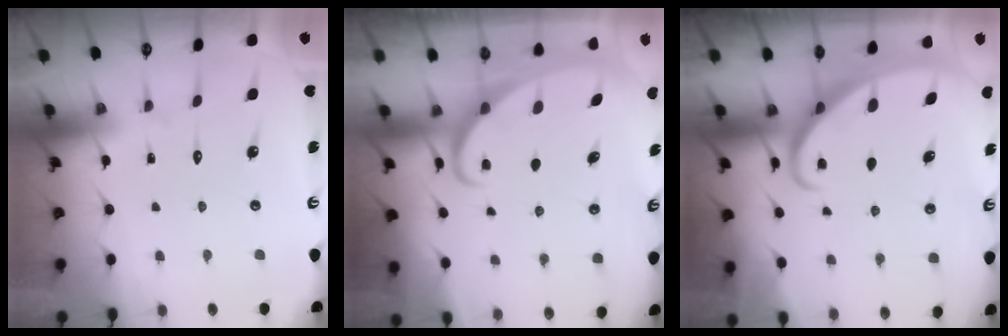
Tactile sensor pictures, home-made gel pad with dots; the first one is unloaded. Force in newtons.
{"total": 2.3, "press": 2.2, "slide": 0.4}
{"total": 2.6, "press": 2.6, "slide": 0.3}